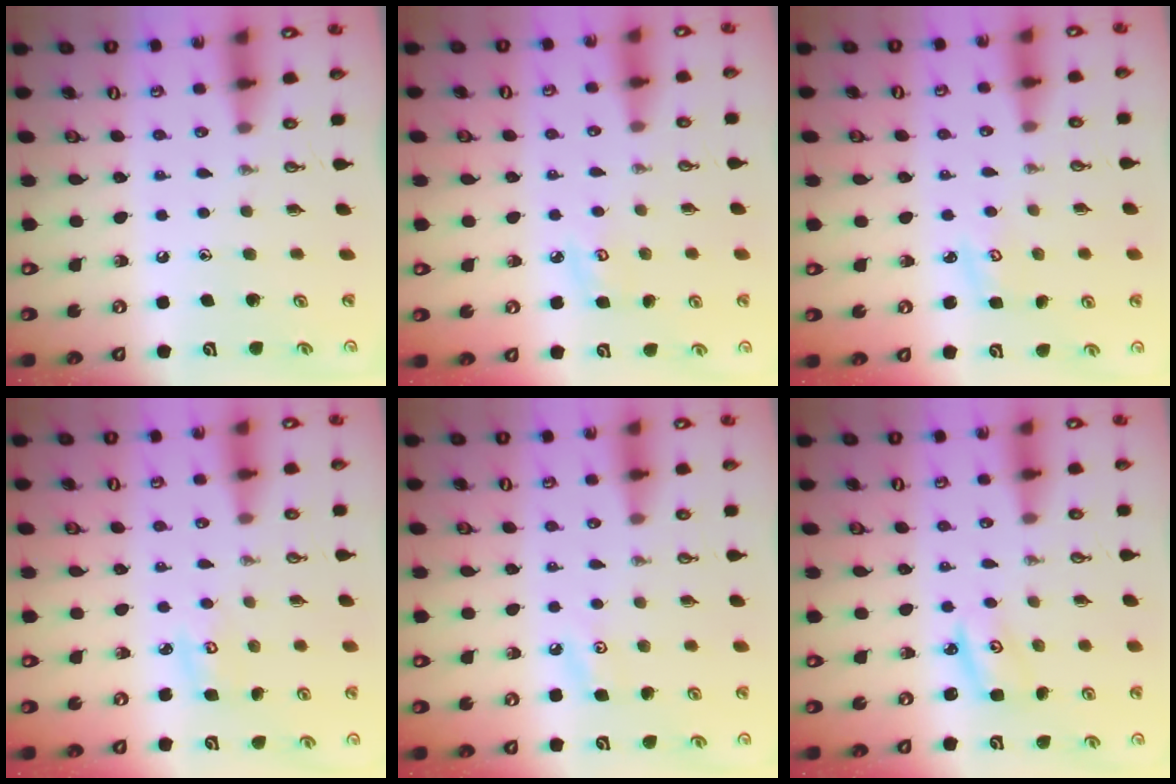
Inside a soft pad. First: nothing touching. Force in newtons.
{"total": 4.5, "press": 4.5, "slide": 0.4}
{"total": 2.8, "press": 2.8, "slide": 0.2}
{"total": 4.4, "press": 4.4, "slide": 0.3}
{"total": 4.1, "press": 4.0, "slide": 0.7}
{"total": 2.8, "press": 2.8, "slide": 0.2}